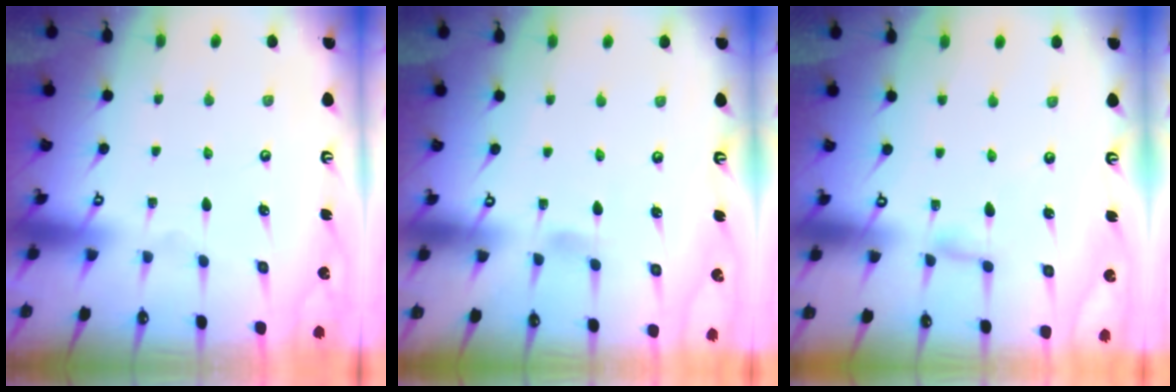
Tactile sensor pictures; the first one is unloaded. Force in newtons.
{"total": 4.1, "press": 4.1, "slide": 0.5}
{"total": 2.7, "press": 2.6, "slide": 0.2}